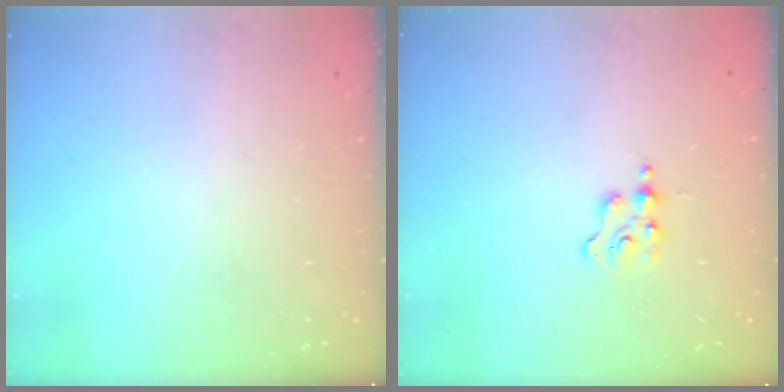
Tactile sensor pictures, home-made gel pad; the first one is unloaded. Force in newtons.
{"total": 1.3, "press": 1.3, "slide": 0.2}